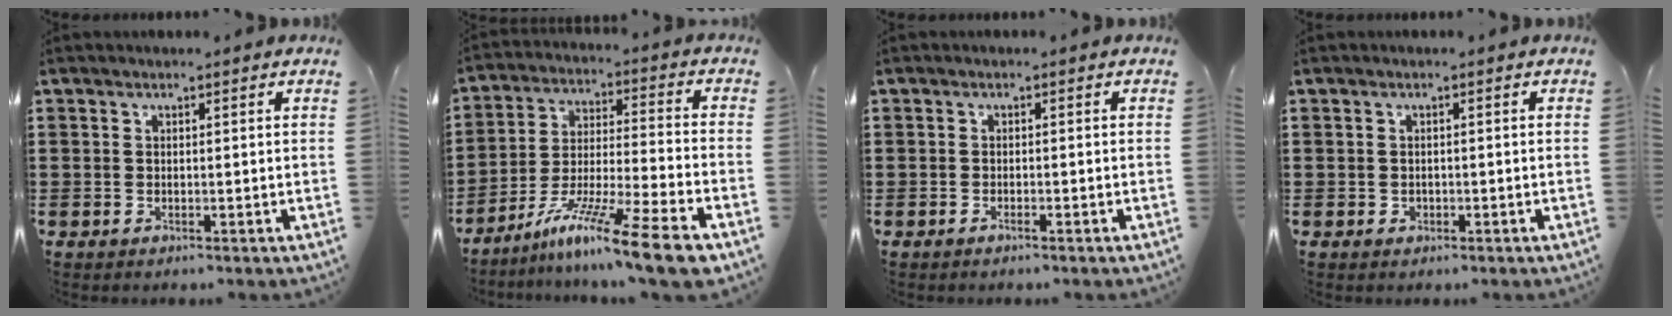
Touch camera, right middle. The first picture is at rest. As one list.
[{"total": 13.3, "force": [-10.0, 0.2, 8.8], "torque": [-0.148, 0.016, -0.186]}, {"total": 0.7, "force": [-0.5, 0.1, 0.5], "torque": [-0.011, -0.004, -0.009]}, {"total": 0.7, "force": [-0.1, 0.7, 0.3], "torque": [-0.008, 0.005, -0.004]}]